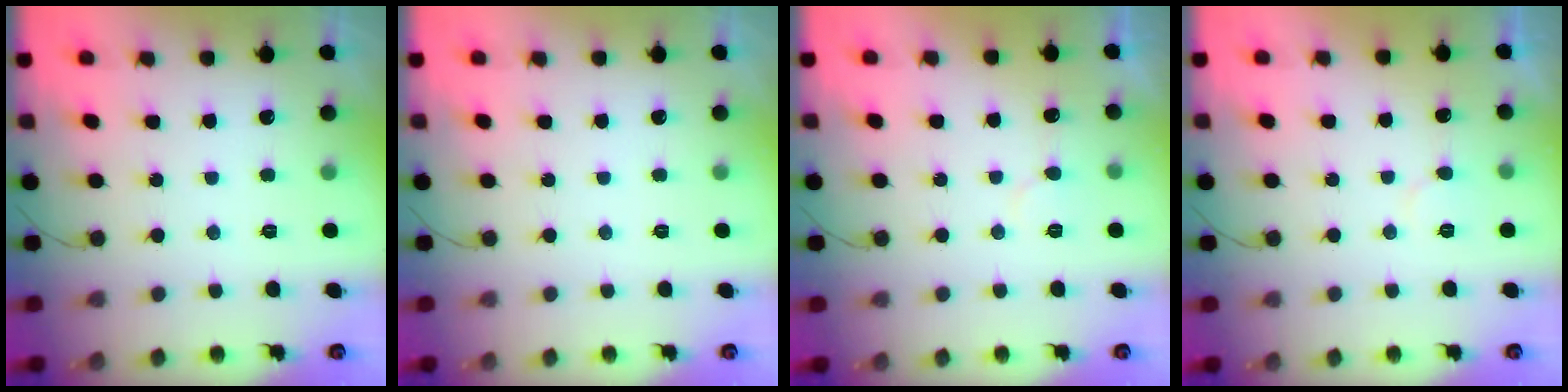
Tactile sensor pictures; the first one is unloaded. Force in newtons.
{"total": 0.0}
{"total": 5.0, "press": 5.0, "slide": 0.3}
{"total": 3.8, "press": 3.8, "slide": 0.2}